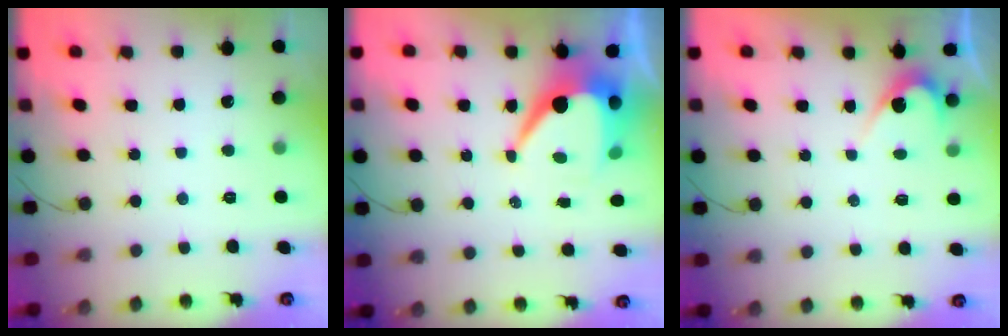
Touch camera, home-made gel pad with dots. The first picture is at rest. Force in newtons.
{"total": 10.8, "press": 10.8, "slide": 0.9}
{"total": 3.2, "press": 3.2, "slide": 0.3}